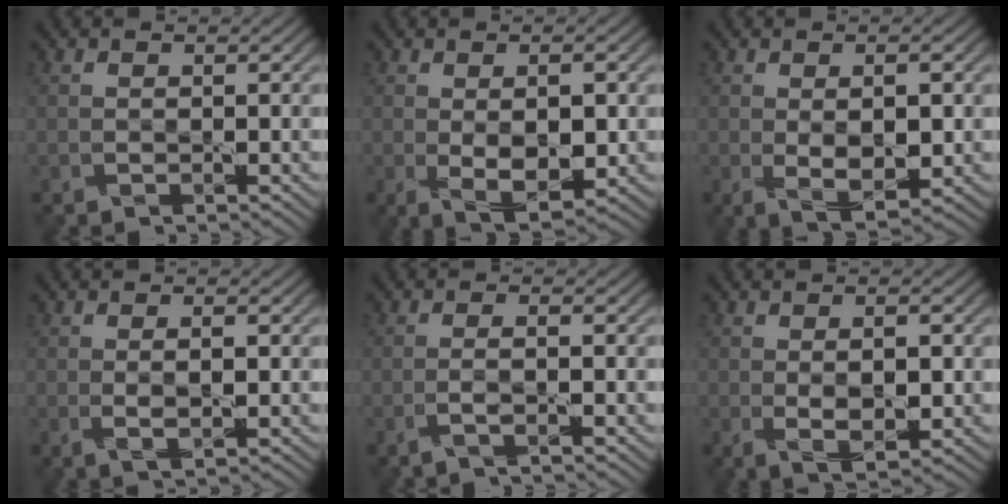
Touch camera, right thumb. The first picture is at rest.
{"total": 5.9, "force": [-0.3, 3.0, 5.1], "torque": [-0.096, -0.011, 0.002]}
{"total": 5.1, "force": [-0.1, 2.5, 4.5], "torque": [-0.085, -0.010, 0.004]}
{"total": 2.1, "force": [0.1, 0.6, 2.0], "torque": [-0.040, -0.002, 0.004]}
{"total": 1.6, "force": [-0.7, 0.0, 1.4], "torque": [-0.026, 0.013, -0.027]}
{"total": 4.3, "force": [-0.1, 2.0, 3.8], "torque": [-0.074, -0.006, 0.002]}